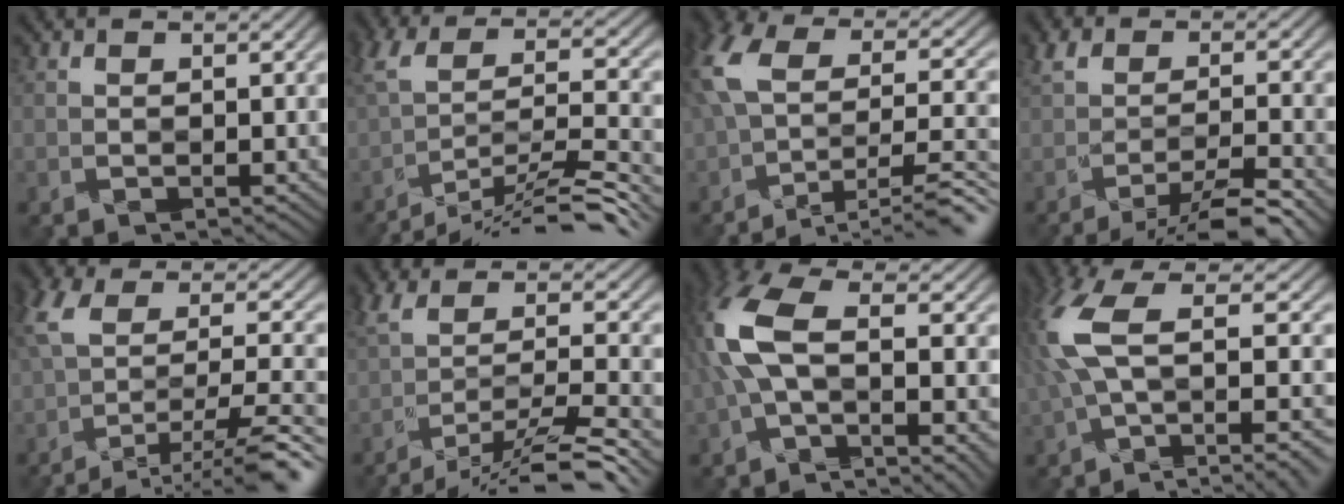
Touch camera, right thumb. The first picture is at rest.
{"total": 12.6, "force": [-9.6, 2.3, 8.0], "torque": [-0.158, 0.009, -0.157]}
{"total": 13.0, "force": [-5.7, 4.8, 10.6], "torque": [-0.231, 0.012, -0.095]}
{"total": 5.9, "force": [-3.9, 1.2, 4.2], "torque": [-0.070, 0.009, -0.072]}
{"total": 12.6, "force": [-6.7, 4.1, 9.8], "torque": [-0.210, -0.005, -0.104]}
{"total": 9.4, "force": [-6.3, 1.7, 6.7], "torque": [-0.125, 0.002, -0.113]}
{"total": 10.6, "force": [-1.2, 3.7, 9.8], "torque": [-0.238, 0.010, -0.031]}
{"total": 13.3, "force": [-0.1, 4.8, 12.4], "torque": [-0.283, 0.020, 0.001]}